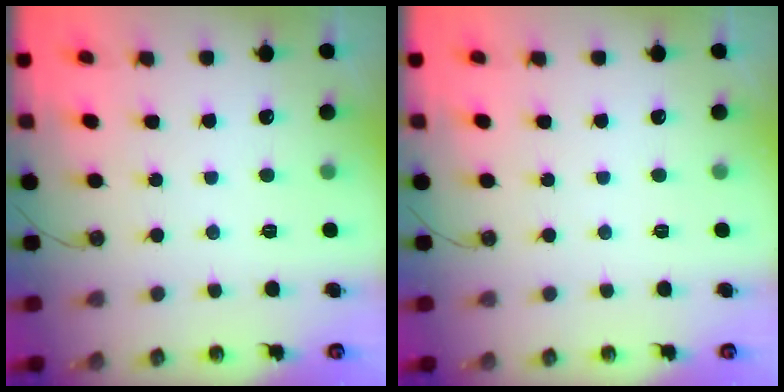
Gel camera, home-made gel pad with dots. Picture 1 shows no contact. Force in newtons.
{"total": 0.0}